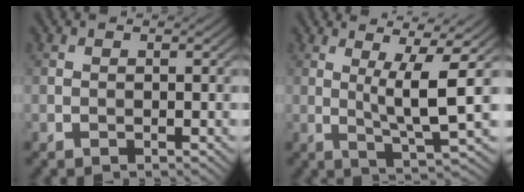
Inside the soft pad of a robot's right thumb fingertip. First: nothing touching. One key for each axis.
{"total": 7.4, "fx": 1.5, "fy": 0.9, "fz": 7.2, "tx": -0.129, "ty": 0.006, "tz": 0.030}